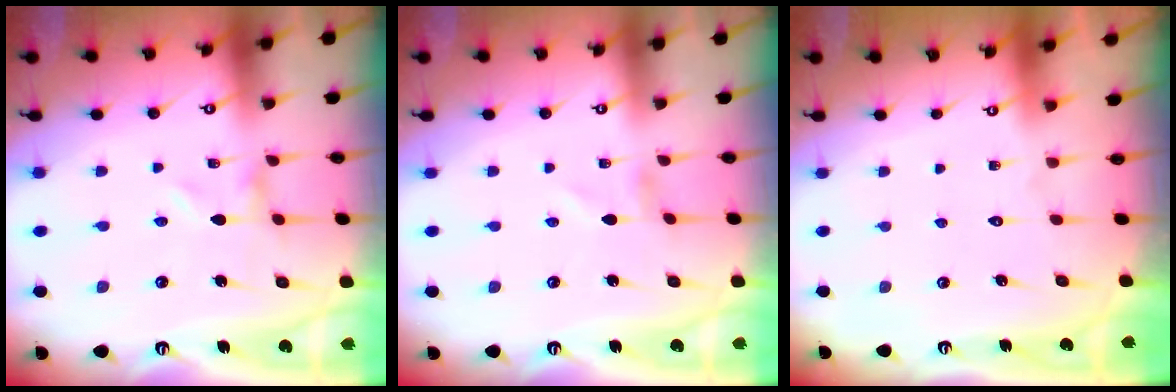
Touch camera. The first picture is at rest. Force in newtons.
{"total": 1.2, "press": 1.1, "slide": 0.1}
{"total": 1.6, "press": 1.6, "slide": 0.1}